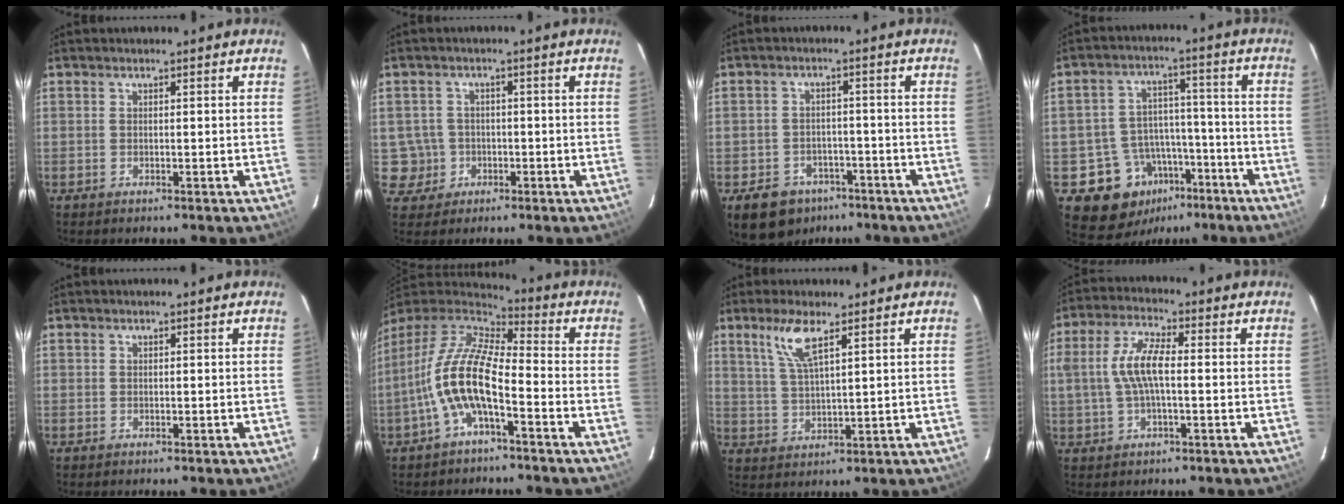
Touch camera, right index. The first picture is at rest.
{"total": 5.0, "force": [-1.0, 4.9, 0.2], "torque": [-0.010, 0.024, -0.008]}
{"total": 10.4, "force": [-6.2, 7.6, 3.4], "torque": [-0.086, 0.021, -0.073]}
{"total": 12.0, "force": [-6.7, 9.3, 3.6], "torque": [-0.076, 0.041, -0.084]}
{"total": 0.0}
{"total": 13.8, "force": [-4.9, 4.6, 12.0], "torque": [-0.243, 0.006, -0.100]}
{"total": 6.5, "force": [3.9, 1.2, 5.1], "torque": [-0.107, 0.001, 0.082]}
{"total": 7.8, "force": [-0.3, 2.9, 7.3], "torque": [-0.147, 0.012, -0.005]}